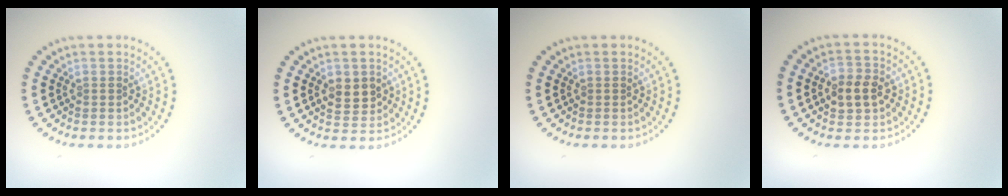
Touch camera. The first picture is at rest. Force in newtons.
{"total": 2.5, "press": 2.4, "slide": 0.4}
{"total": 0.0}
{"total": 2.9, "press": 2.8, "slide": 0.2}